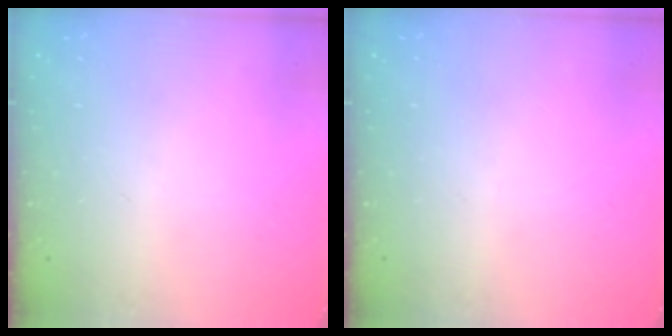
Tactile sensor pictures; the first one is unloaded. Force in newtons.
{"total": 0.0}